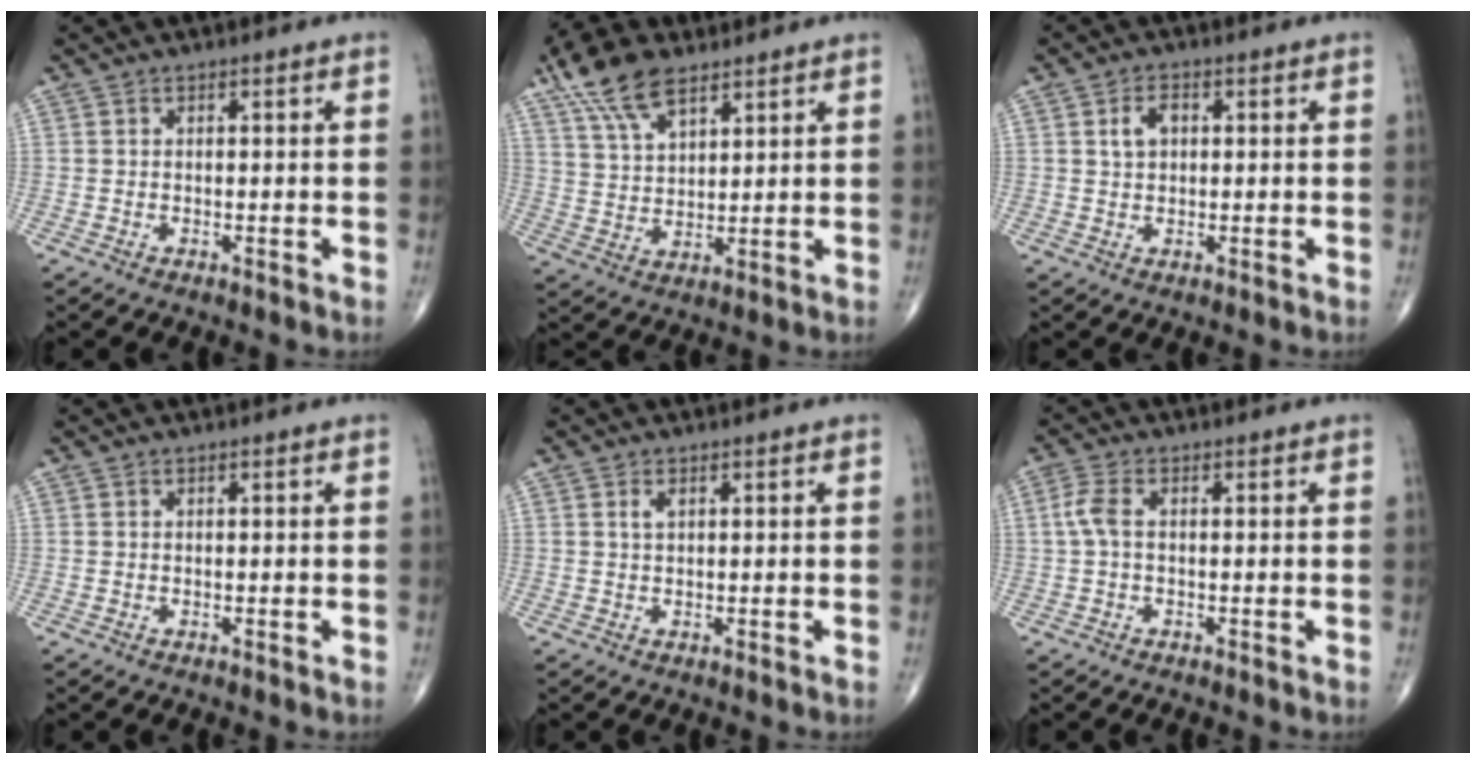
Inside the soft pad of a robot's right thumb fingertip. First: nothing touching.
{"total": 11.6, "force": [7.4, 5.3, 7.1], "torque": [-0.123, -0.013, 0.143]}
{"total": 3.5, "force": [0.9, 2.3, 2.5], "torque": [-0.043, 0.005, 0.015]}
{"total": 0.0}
{"total": 1.2, "force": [0.5, 0.6, 1.0], "torque": [-0.023, 0.005, 0.011]}
{"total": 3.5, "force": [0.1, 1.6, 3.1], "torque": [-0.083, 0.007, -0.003]}